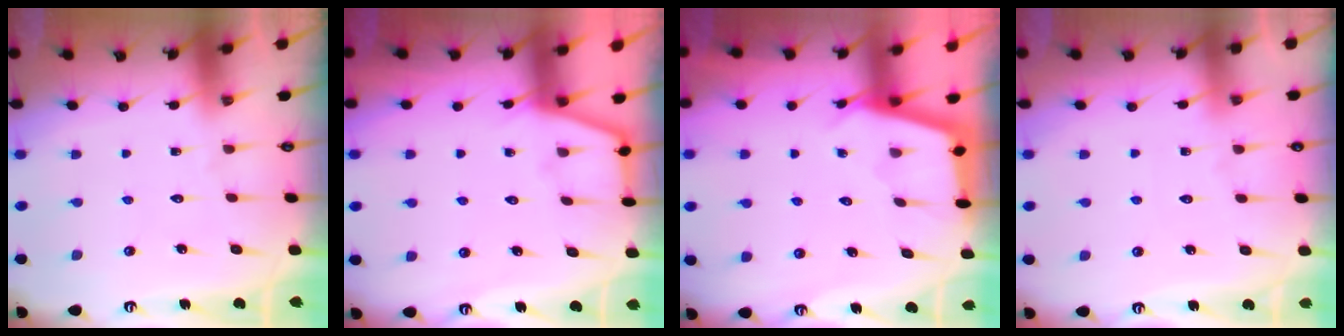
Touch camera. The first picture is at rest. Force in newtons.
{"total": 3.3, "press": 3.2, "slide": 0.5}
{"total": 2.8, "press": 2.8, "slide": 0.4}
{"total": 2.7, "press": 2.6, "slide": 0.4}